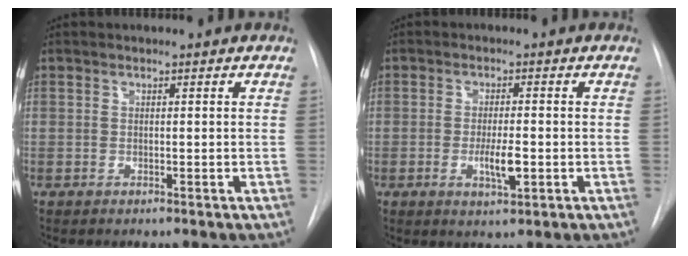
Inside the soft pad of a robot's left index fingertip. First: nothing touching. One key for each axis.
{"total": 4.6, "fx": -2.7, "fy": 0.7, "fz": 3.7, "tx": -0.067, "ty": -0.008, "tz": -0.037}